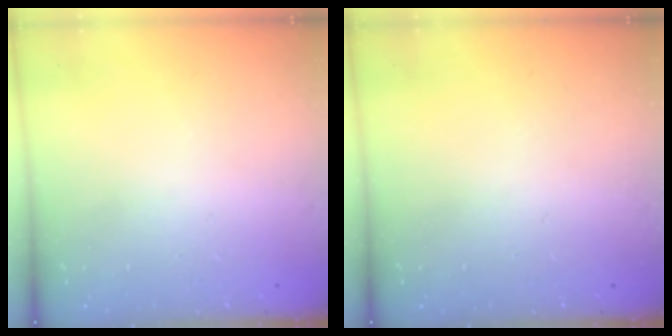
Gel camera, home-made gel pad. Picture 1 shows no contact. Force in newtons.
{"total": 0.0}